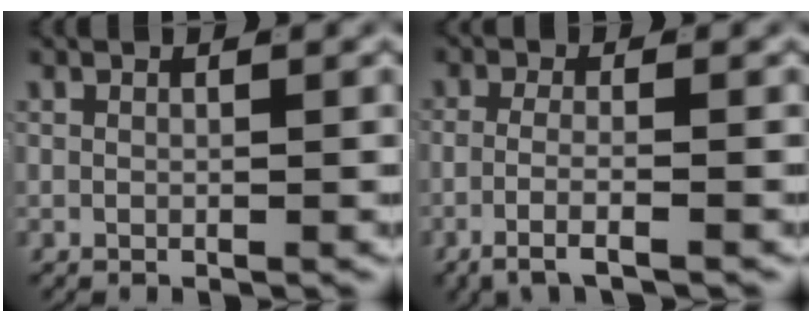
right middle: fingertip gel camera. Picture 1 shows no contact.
{"total": 3.4, "force": [-2.2, 0.6, 2.6], "torque": [-0.057, -0.015, -0.033]}